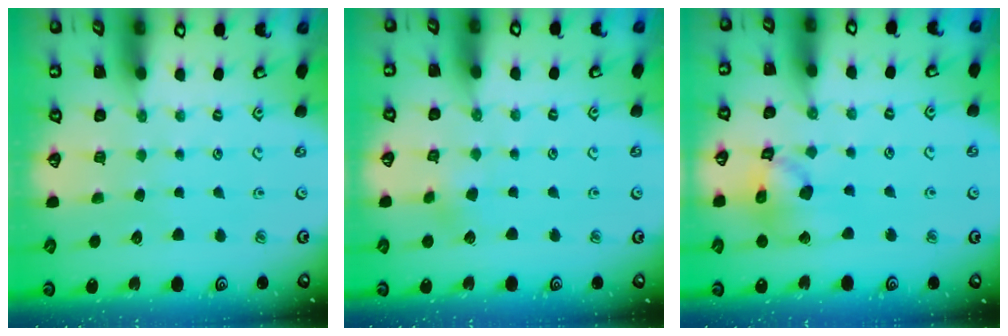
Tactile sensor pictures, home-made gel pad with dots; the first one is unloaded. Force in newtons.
{"total": 2.9, "press": 2.9, "slide": 0.3}
{"total": 14.4, "press": 14.3, "slide": 1.9}